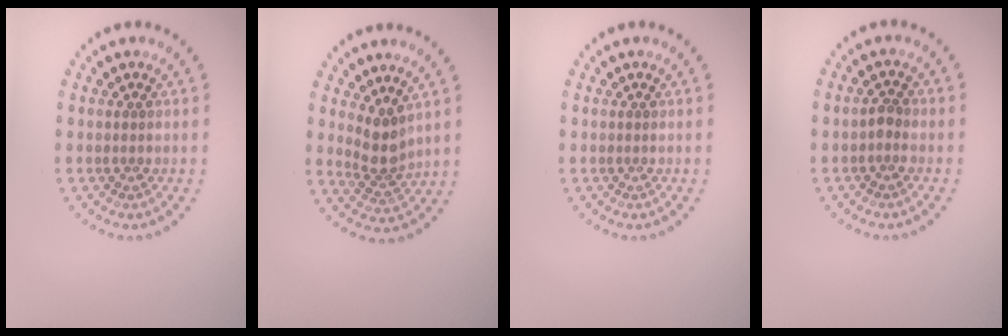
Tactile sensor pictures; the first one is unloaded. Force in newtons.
{"total": 2.7, "press": 2.1, "slide": 1.7}
{"total": 0.0}
{"total": 0.9, "press": 0.9, "slide": 0.2}